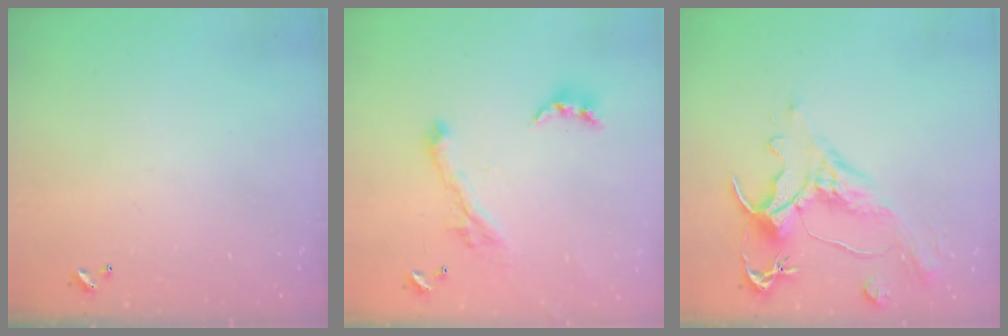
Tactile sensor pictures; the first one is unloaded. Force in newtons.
{"total": 2.8, "press": 2.5, "slide": 1.3}
{"total": 1.6, "press": 0.4, "slide": 1.5}